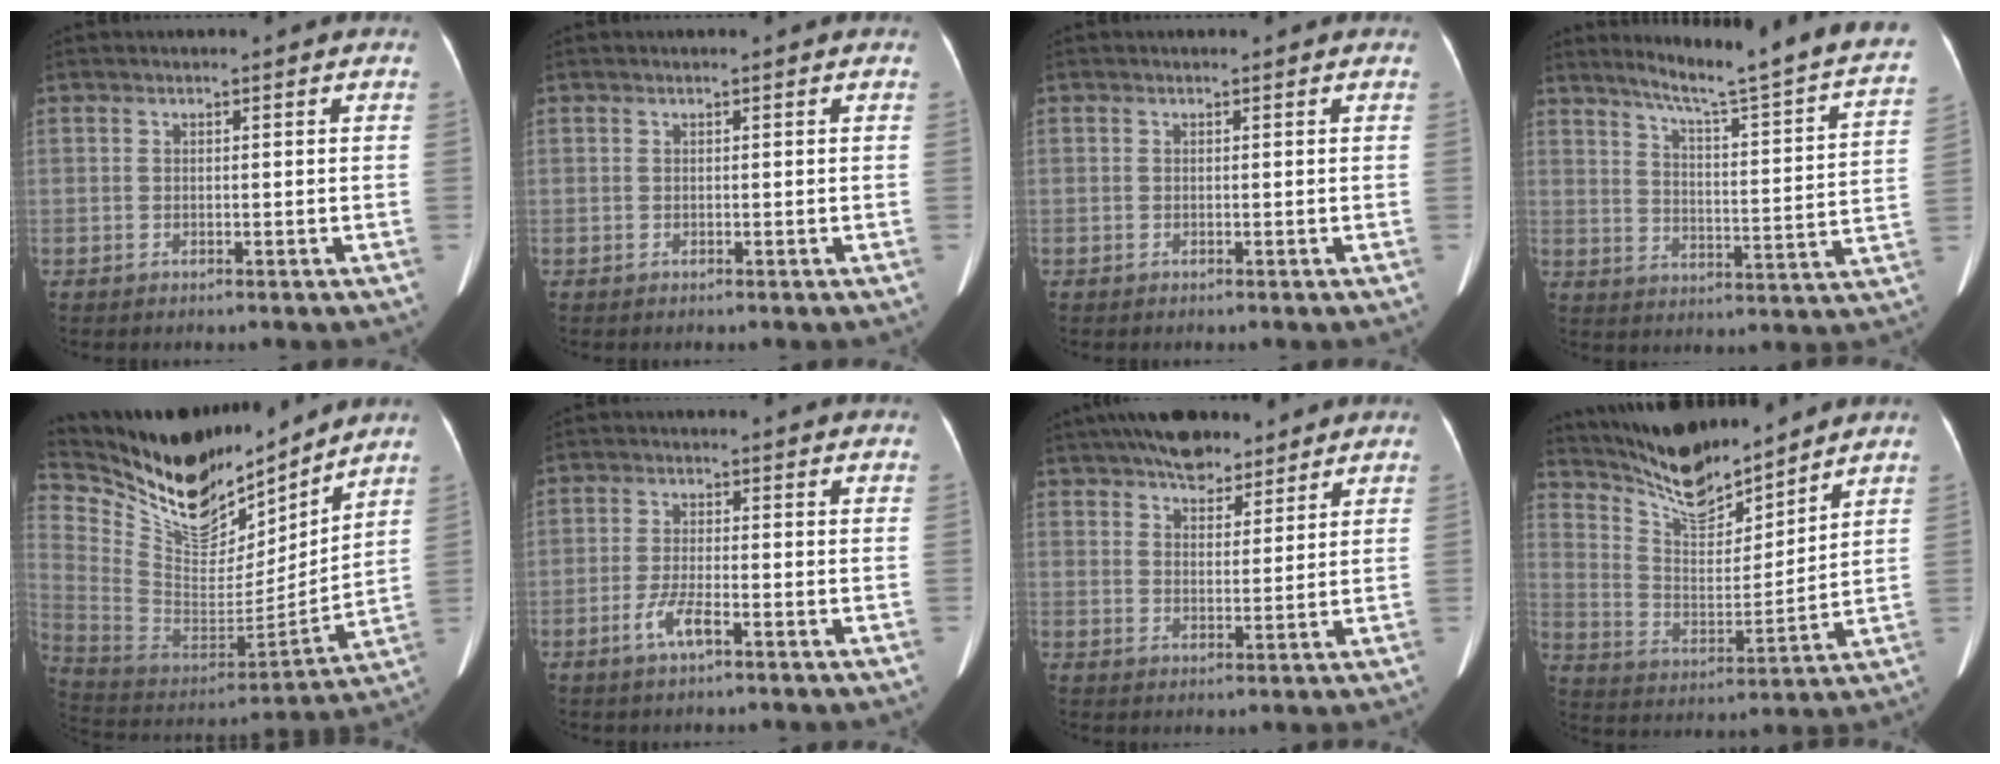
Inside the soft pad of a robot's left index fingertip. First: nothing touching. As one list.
[{"total": 0.0}, {"total": 0.0}, {"total": 23.5, "force": [20.0, -0.3, 12.2], "torque": [-0.175, -0.064, 0.256]}, {"total": 21.7, "force": [18.4, 6.5, 9.6], "torque": [-0.198, -0.017, 0.330]}, {"total": 3.8, "force": [-2.2, 0.5, 3.1], "torque": [-0.070, -0.005, -0.041]}, {"total": 8.8, "force": [7.0, 3.5, 4.0], "torque": [-0.063, 0.018, 0.119]}, {"total": 12.7, "force": [11.7, 2.2, 4.2], "torque": [-0.083, -0.002, 0.224]}]